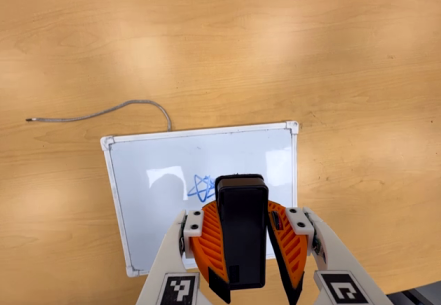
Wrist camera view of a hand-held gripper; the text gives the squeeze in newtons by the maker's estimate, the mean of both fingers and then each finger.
{"total": 9.5, "left": 9.4, "right": 9.5}